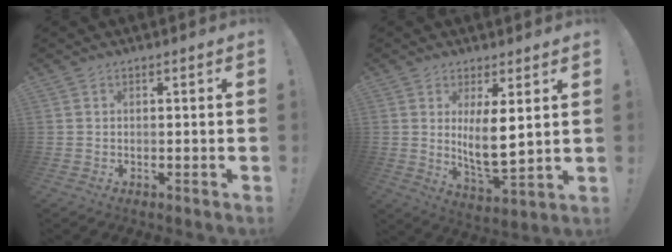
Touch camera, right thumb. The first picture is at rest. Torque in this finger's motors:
{"motor_torque": [-0.03, 0.88, 0.38, 0.65, 0.08]}